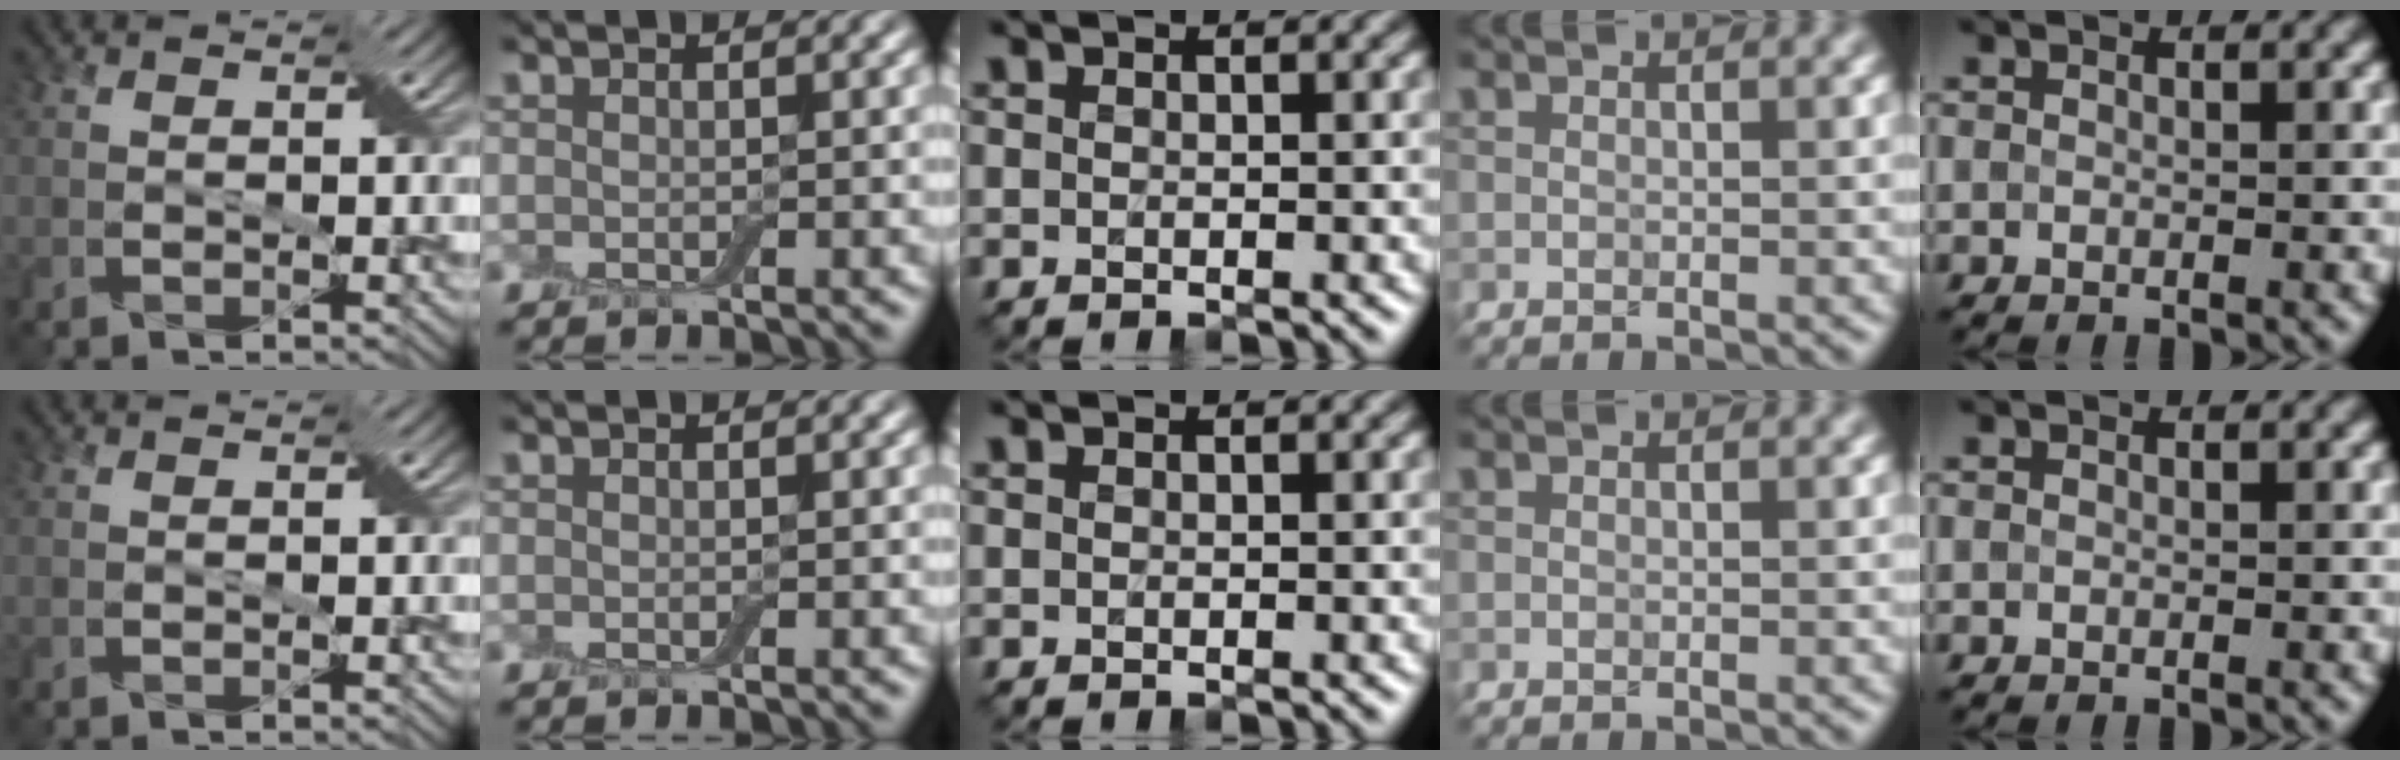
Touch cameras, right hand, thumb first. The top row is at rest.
{}